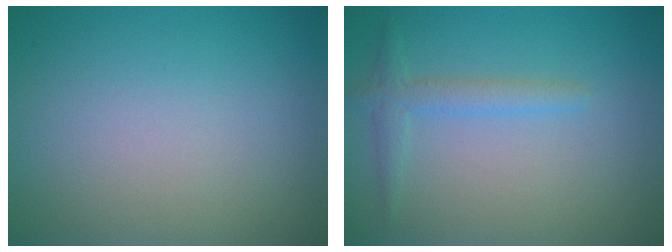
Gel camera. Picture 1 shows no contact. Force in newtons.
{"total": 1.9, "press": 1.9, "slide": 0.1}